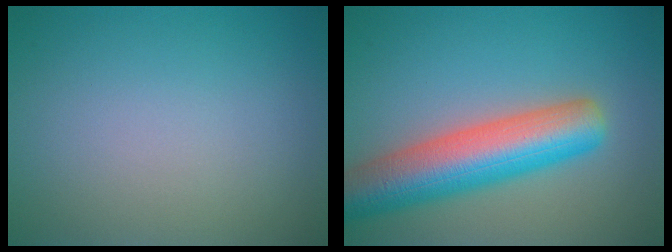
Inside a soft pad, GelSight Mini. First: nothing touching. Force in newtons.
{"total": 8.7, "press": 8.7, "slide": 0.4}